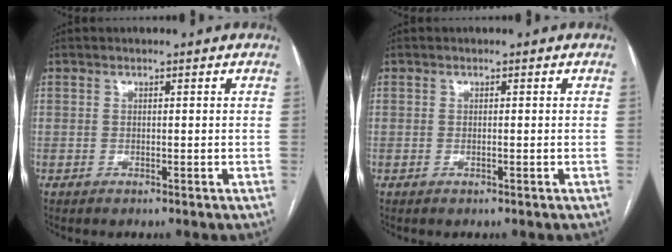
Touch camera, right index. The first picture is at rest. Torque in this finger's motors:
{"motor_torque": [0.12, 0.09, 0.01, 0.01]}